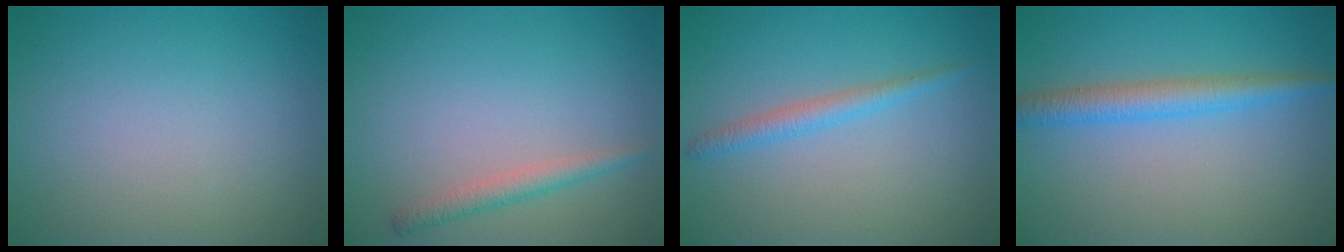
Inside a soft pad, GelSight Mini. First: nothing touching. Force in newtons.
{"total": 1.8, "press": 1.8, "slide": 0.1}
{"total": 1.8, "press": 1.8, "slide": 0.1}
{"total": 3.3, "press": 3.3, "slide": 0.1}